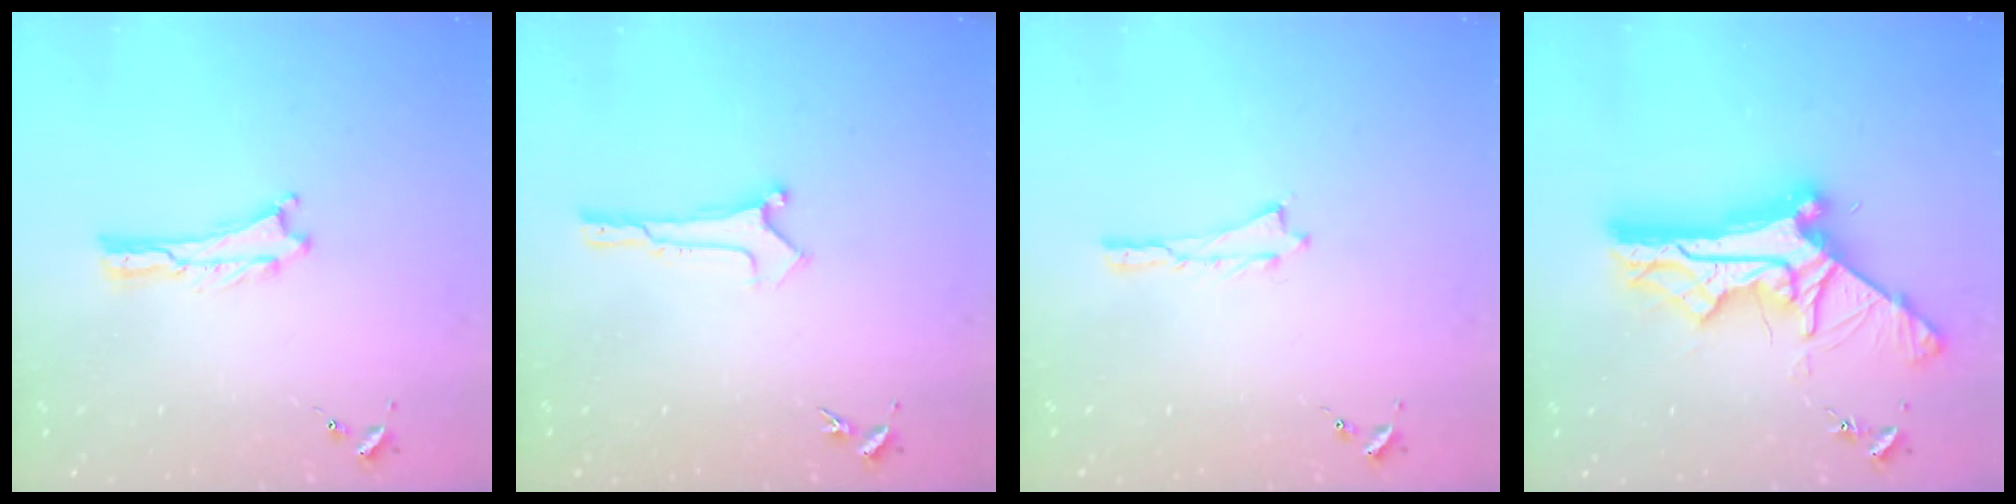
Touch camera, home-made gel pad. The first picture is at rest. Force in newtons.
{"total": 0.0}
{"total": 0.0}
{"total": 13.3, "press": 13.2, "slide": 1.4}